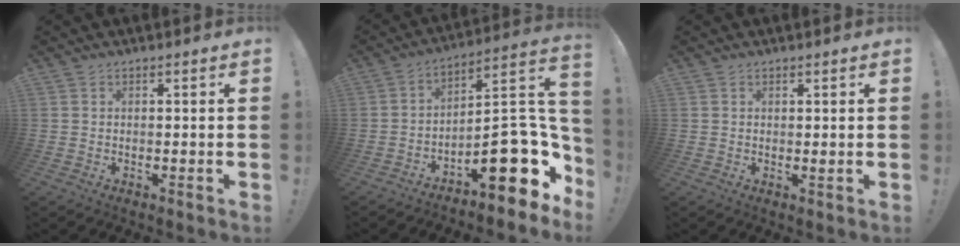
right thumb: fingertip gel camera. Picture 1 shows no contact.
{"total": 22.1, "force": [-7.4, 9.1, 18.8], "torque": [-0.245, 0.027, -0.110]}
{"total": 0.5, "force": [0.2, 0.1, 0.5], "torque": [-0.001, -0.003, 0.002]}